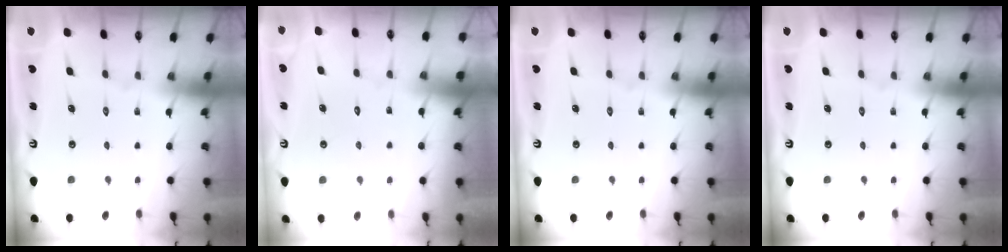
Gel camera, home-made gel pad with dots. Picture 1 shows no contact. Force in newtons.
{"total": 4.3, "press": 4.2, "slide": 0.3}
{"total": 0.0}
{"total": 0.0}